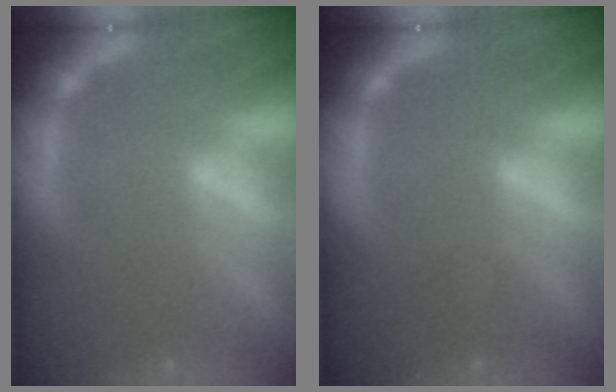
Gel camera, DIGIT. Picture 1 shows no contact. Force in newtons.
{"total": 0.9}